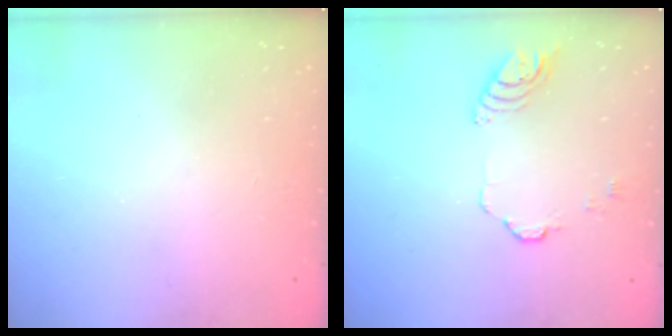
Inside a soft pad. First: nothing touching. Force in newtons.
{"total": 6.7, "press": 6.7, "slide": 0.8}